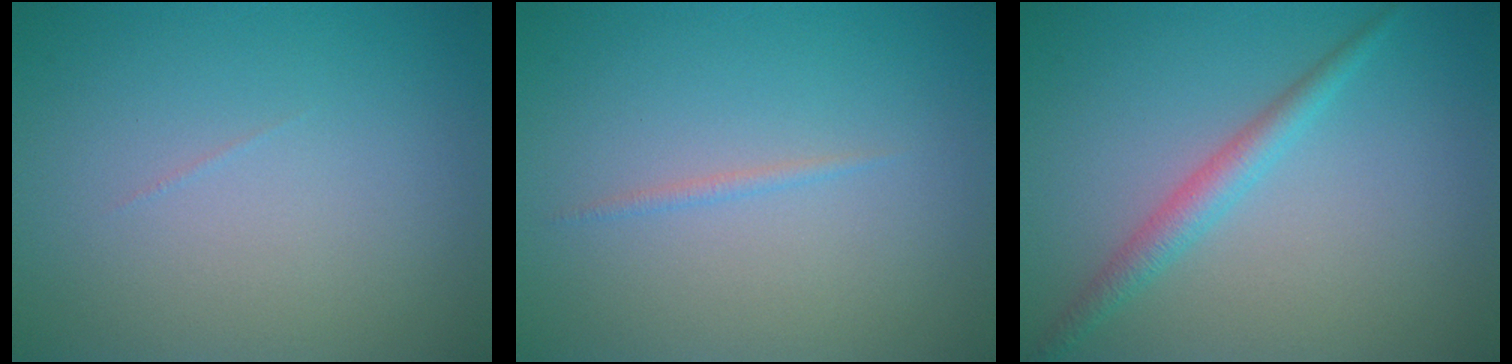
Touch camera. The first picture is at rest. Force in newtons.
{"total": 0.6, "press": 0.6, "slide": 0.0}
{"total": 2.2, "press": 2.2, "slide": 0.1}